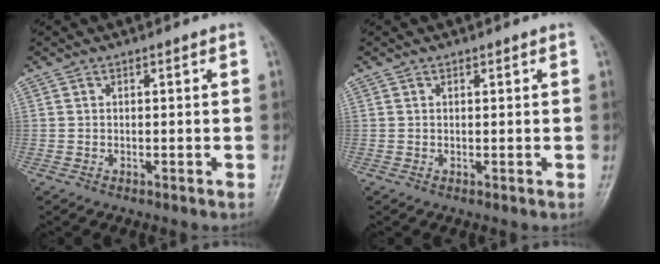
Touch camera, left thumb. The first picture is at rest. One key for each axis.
{"total": 0.6, "fx": 0.3, "fy": 0.4, "fz": 0.4, "tx": -0.002, "ty": -0.001, "tz": 0.004}